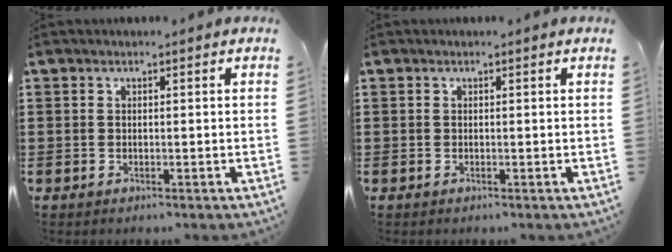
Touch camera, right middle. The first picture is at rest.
{"total": 0.0}